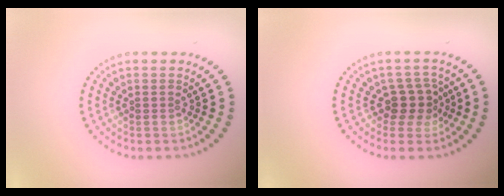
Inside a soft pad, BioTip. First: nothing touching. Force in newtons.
{"total": 2.6, "press": 2.0, "slide": 1.7}